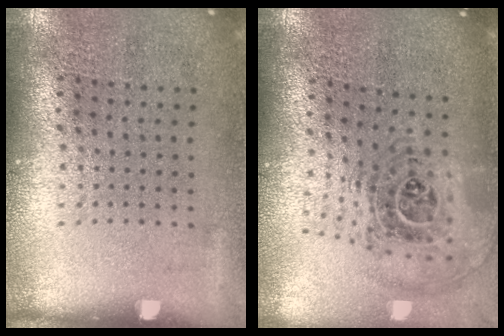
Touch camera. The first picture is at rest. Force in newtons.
{"total": 1.7, "press": 1.4, "slide": 0.9}